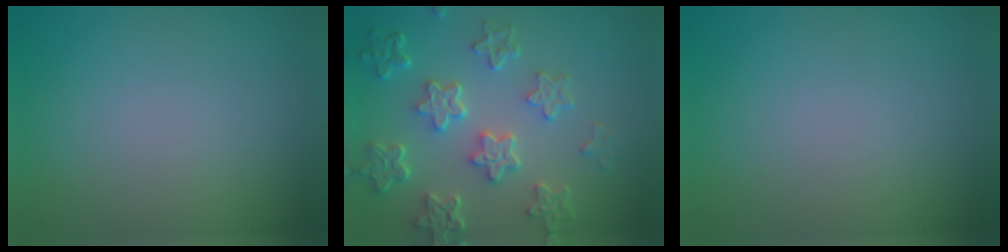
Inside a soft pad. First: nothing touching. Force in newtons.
{"total": 6.2, "press": 4.8, "slide": 4.0}
{"total": 0.0}